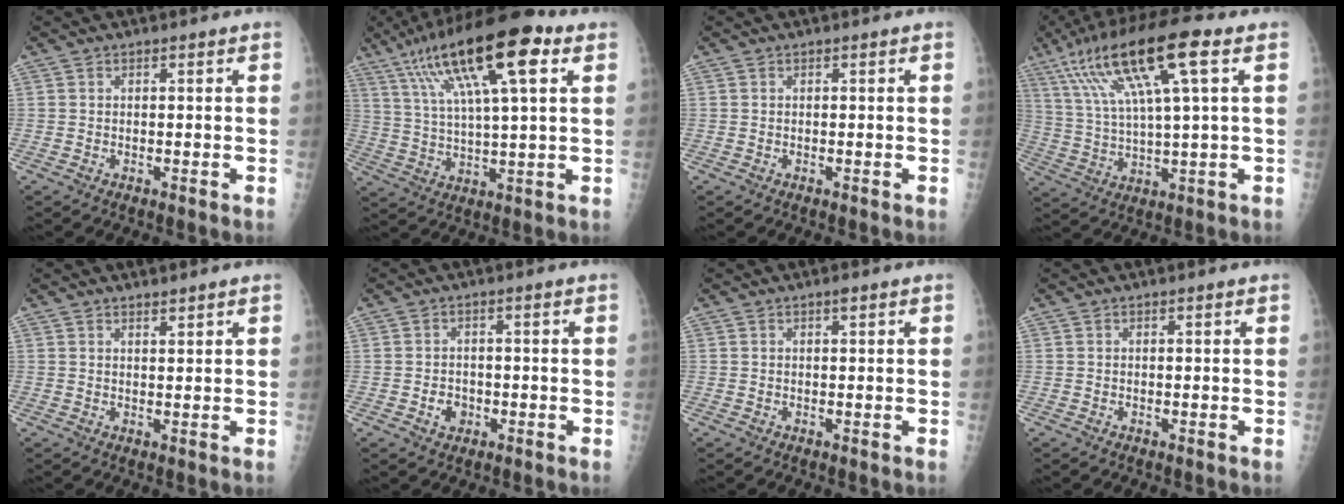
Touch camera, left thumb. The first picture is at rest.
{"total": 20.1, "force": [9.6, 5.1, 17.0], "torque": [-0.285, -0.003, 0.161]}
{"total": 0.0}
{"total": 17.6, "force": [7.6, 3.1, 15.5], "torque": [-0.300, 0.003, 0.135]}
{"total": 1.4, "force": [1.3, 0.2, 0.6], "torque": [-0.004, -0.011, 0.022]}
{"total": 2.9, "force": [-1.0, 2.4, 1.3], "torque": [-0.010, 0.005, -0.012]}
{"total": 0.8, "force": [0.4, 0.2, 0.6], "torque": [-0.009, 0.000, 0.007]}
{"total": 0.0}